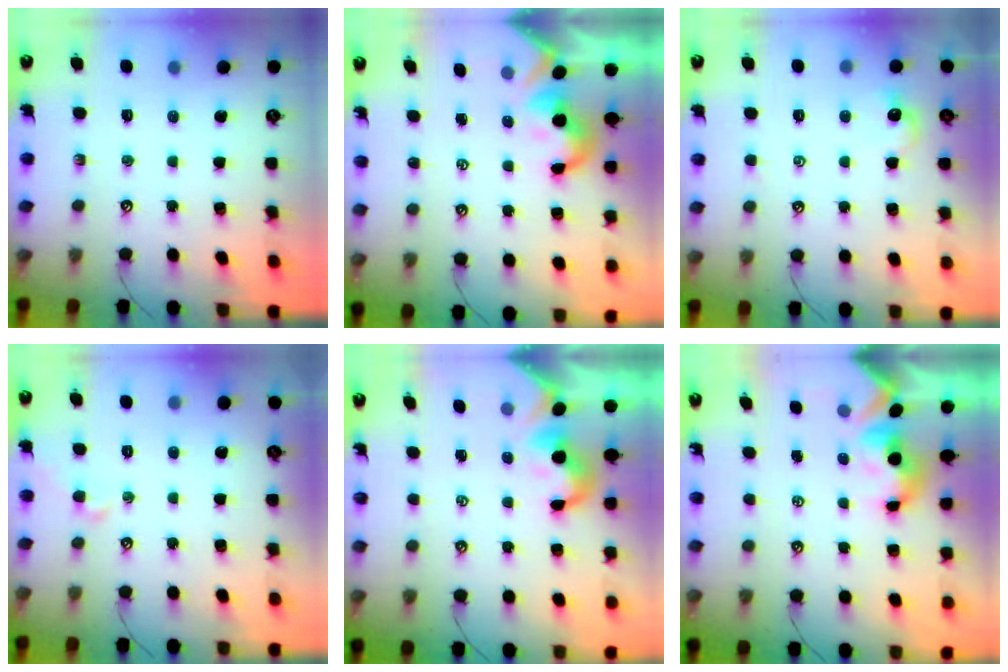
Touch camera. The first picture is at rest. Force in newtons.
{"total": 2.4, "press": 2.4, "slide": 0.3}
{"total": 1.5, "press": 1.5, "slide": 0.4}
{"total": 1.0, "press": 1.0, "slide": 0.4}
{"total": 0.0}
{"total": 2.1, "press": 2.0, "slide": 0.7}